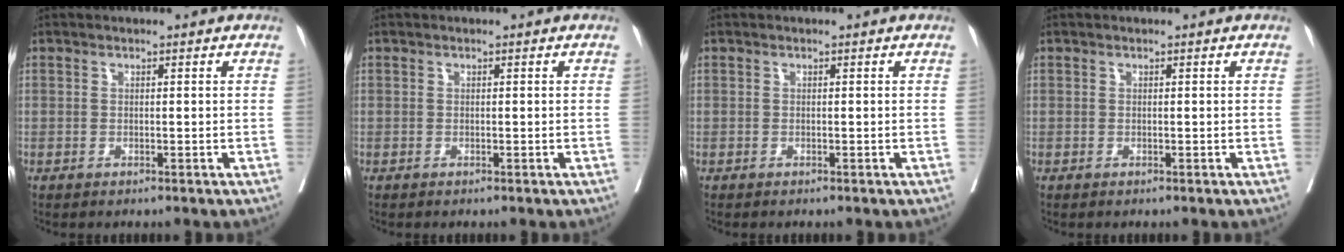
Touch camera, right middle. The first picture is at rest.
{"total": 0.0}
{"total": 0.0}
{"total": 0.0}